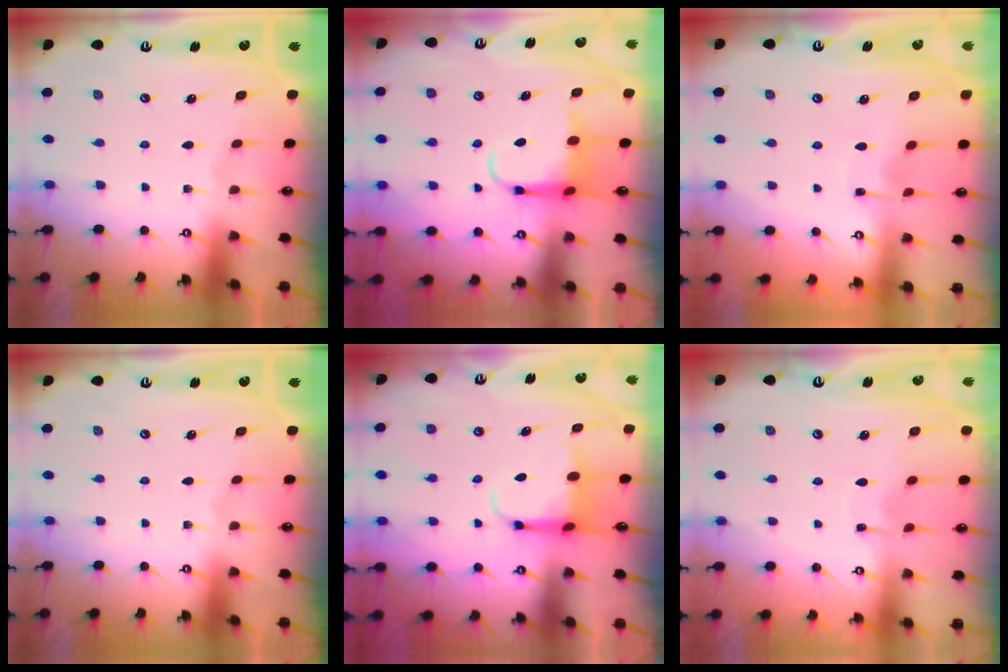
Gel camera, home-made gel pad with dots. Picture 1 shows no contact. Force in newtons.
{"total": 6.0, "press": 5.9, "slide": 0.7}
{"total": 2.9, "press": 2.9, "slide": 0.4}
{"total": 0.0}
{"total": 4.7, "press": 4.5, "slide": 1.2}
{"total": 3.9, "press": 3.8, "slide": 0.3}